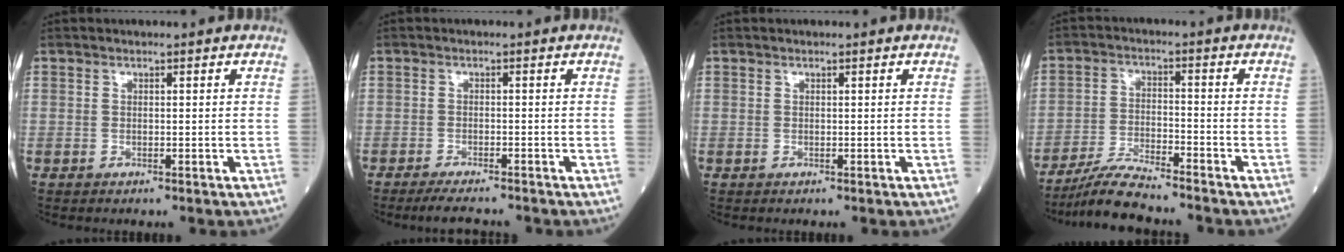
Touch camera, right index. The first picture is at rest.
{"total": 4.7, "force": [-4.2, 0.4, 2.0], "torque": [-0.032, -0.013, -0.070]}
{"total": 0.0}
{"total": 7.3, "force": [-6.8, 0.0, 2.7], "torque": [-0.053, -0.017, -0.128]}